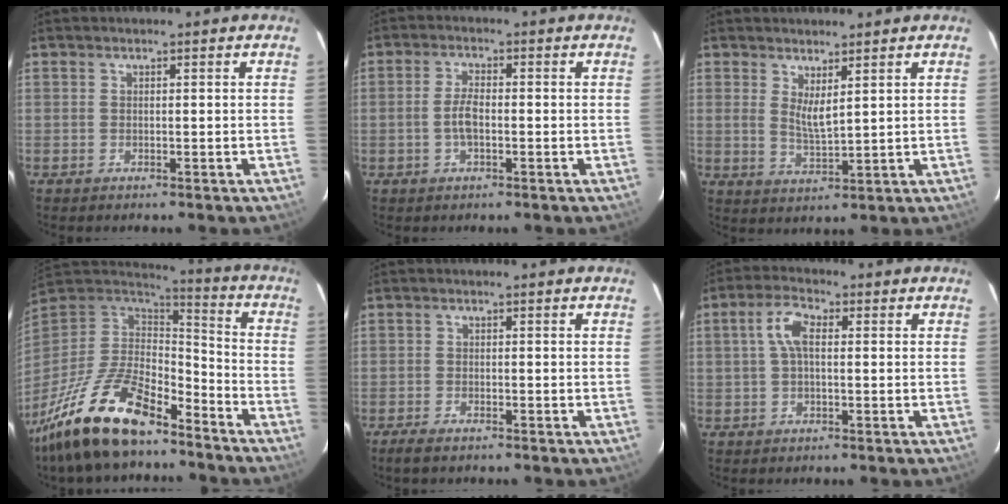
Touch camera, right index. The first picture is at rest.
{"total": 3.9, "force": [-0.9, 1.6, 3.4], "torque": [-0.072, 0.003, -0.016]}
{"total": 4.0, "force": [2.1, 0.9, 3.2], "torque": [-0.059, -0.014, 0.037]}
{"total": 22.4, "force": [-16.0, 8.0, 13.6], "torque": [-0.275, -0.028, -0.285]}
{"total": 2.9, "force": [-2.4, 0.7, 1.5], "torque": [-0.038, -0.007, -0.045]}
{"total": 4.9, "force": [0.5, 2.2, 4.3], "torque": [-0.089, 0.015, 0.010]}